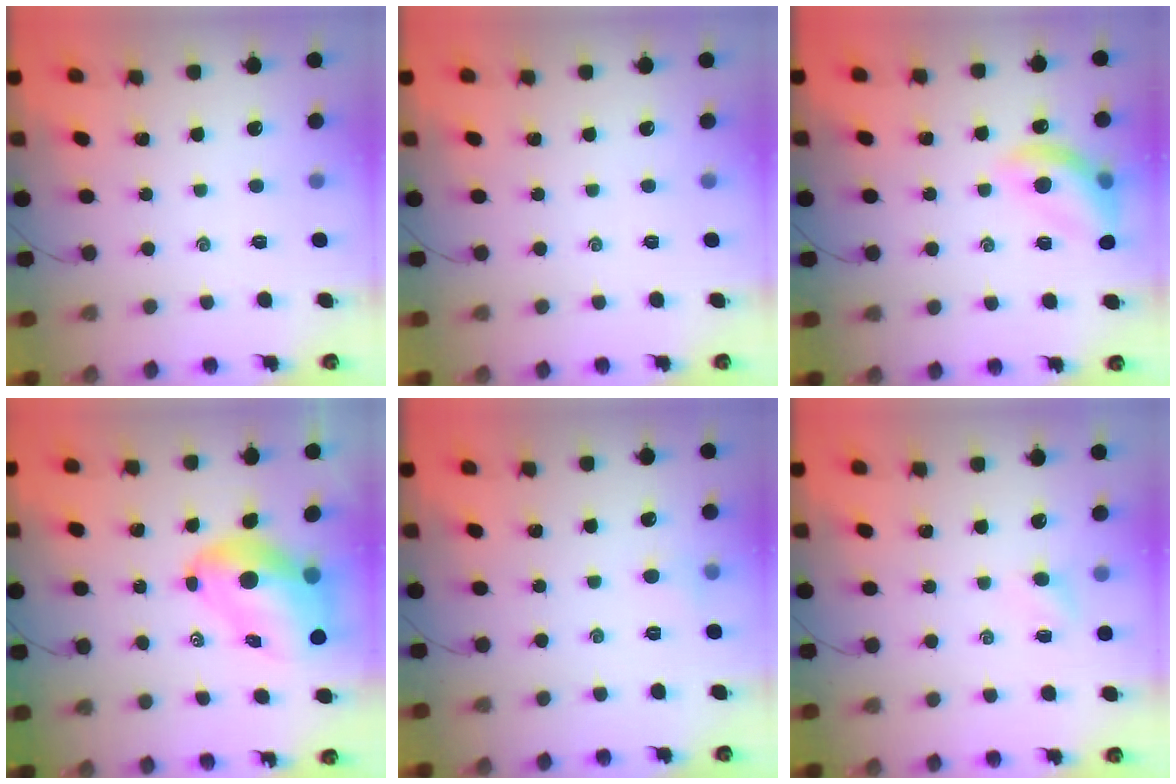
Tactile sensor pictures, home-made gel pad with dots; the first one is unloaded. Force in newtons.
{"total": 0.0}
{"total": 13.7, "press": 13.5, "slide": 2.2}
{"total": 10.7, "press": 10.2, "slide": 3.1}
{"total": 3.8, "press": 3.6, "slide": 1.2}
{"total": 3.4, "press": 3.2, "slide": 1.0}